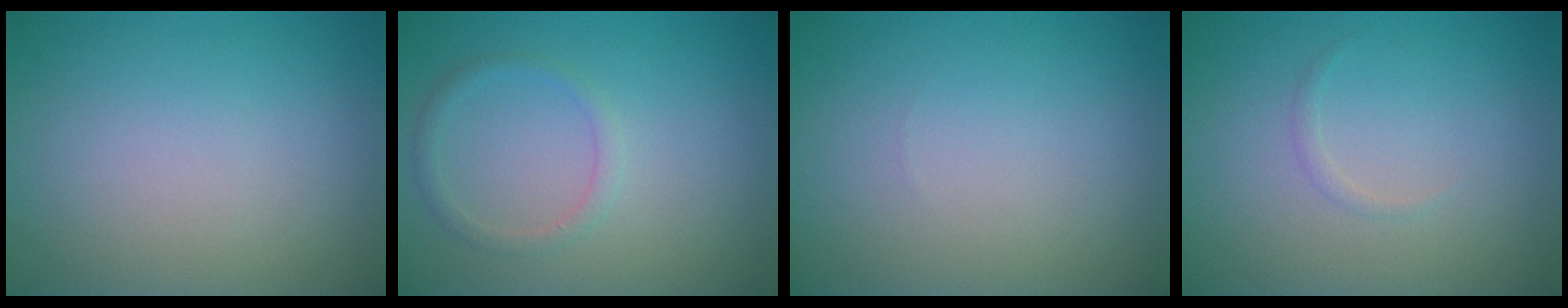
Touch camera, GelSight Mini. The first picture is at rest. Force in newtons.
{"total": 1.3, "press": 1.3, "slide": 0.0}
{"total": 0.0}
{"total": 0.5, "press": 0.5, "slide": 0.0}